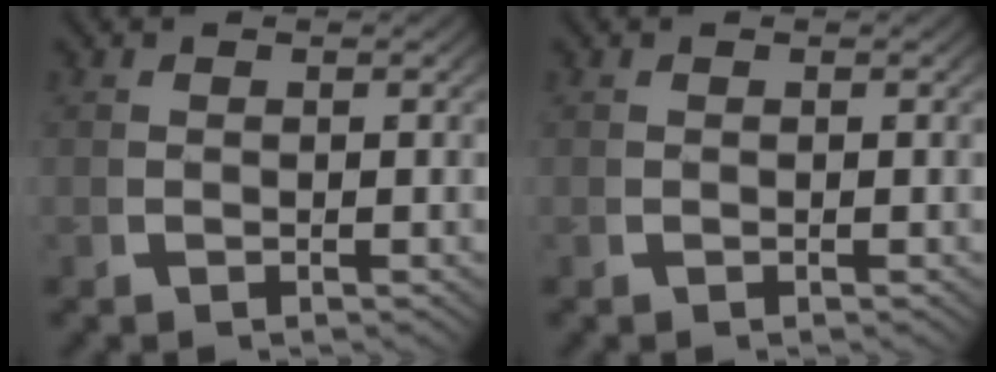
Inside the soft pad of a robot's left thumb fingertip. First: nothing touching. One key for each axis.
{"total": 0.0}